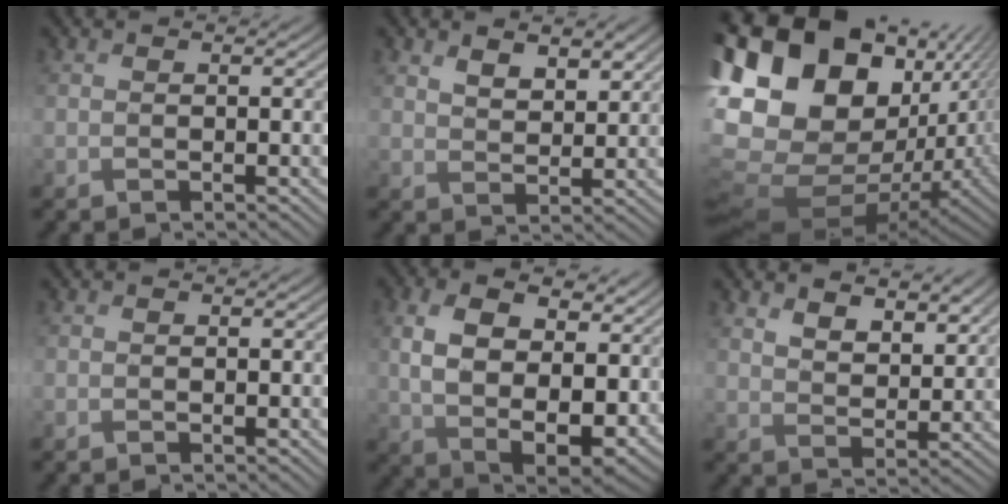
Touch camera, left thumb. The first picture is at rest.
{"total": 4.6, "force": [2.9, 2.3, 2.7], "torque": [-0.050, -0.008, 0.062]}
{"total": 19.1, "force": [3.4, 13.5, 13.0], "torque": [-0.288, 0.034, 0.085]}
{"total": 0.0}
{"total": 14.4, "force": [3.1, 9.2, 10.7], "torque": [-0.203, -0.022, 0.070]}
{"total": 6.5, "force": [4.4, 3.2, 3.5], "torque": [-0.068, -0.011, 0.084]}